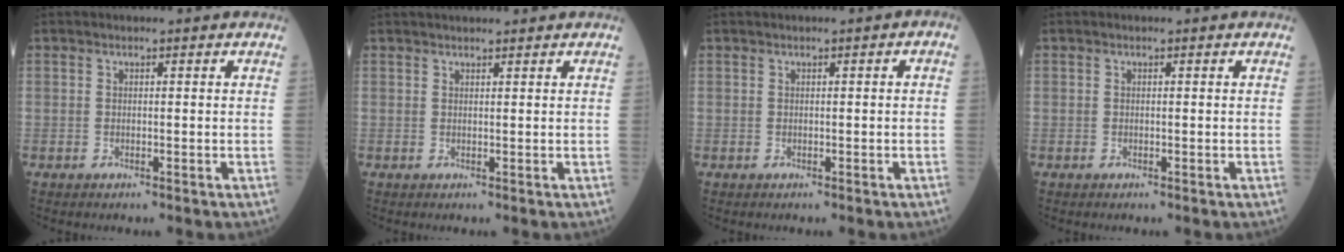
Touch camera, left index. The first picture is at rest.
{"total": 4.2, "force": [3.8, 0.4, 1.7], "torque": [-0.018, 0.029, 0.055]}
{"total": 0.8, "force": [0.1, 0.2, 0.8], "torque": [-0.010, 0.008, 0.003]}
{"total": 0.0}